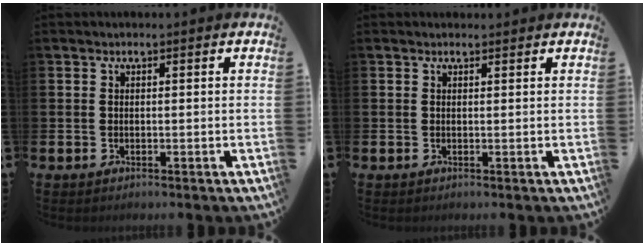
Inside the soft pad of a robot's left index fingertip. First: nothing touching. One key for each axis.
{"total": 0.6, "fx": 0.6, "fy": 0.2, "fz": 0.0, "tx": 0.009, "ty": -0.002, "tz": 0.009}